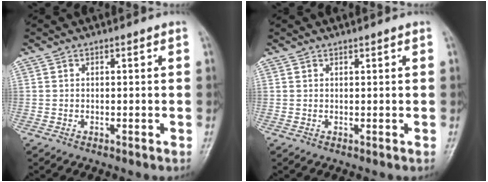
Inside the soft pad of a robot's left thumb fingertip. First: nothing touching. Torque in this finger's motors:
{"motor_torque": [-0.22, 0.04, -0.31, 0.08, 0.02]}